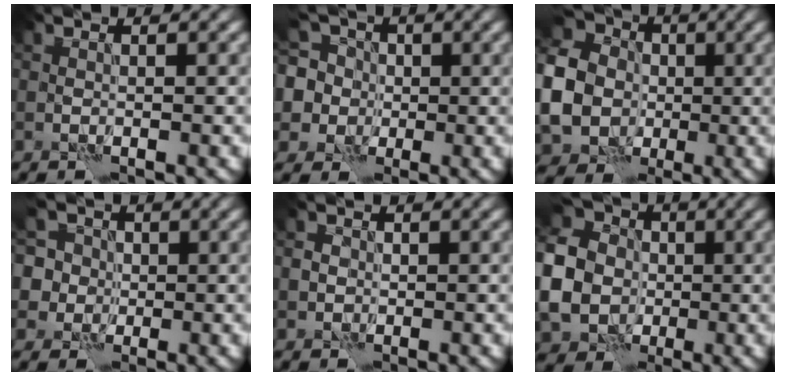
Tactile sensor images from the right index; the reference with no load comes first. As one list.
[{"total": 7.3, "force": [0.9, 6.8, 2.6], "torque": [-0.060, 0.033, -0.026]}, {"total": 16.9, "force": [-1.3, 15.4, 6.9], "torque": [-0.191, -0.008, -0.055]}, {"total": 8.5, "force": [2.7, 7.5, 3.0], "torque": [-0.068, 0.037, 0.023]}, {"total": 1.2, "force": [0.0, 1.2, 0.2], "torque": [-0.002, 0.000, -0.001]}, {"total": 12.3, "force": [-1.2, 11.0, 5.3], "torque": [-0.141, -0.014, -0.045]}]